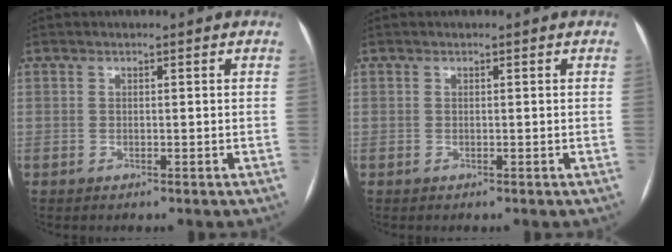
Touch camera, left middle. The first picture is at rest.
{"total": 0.0}